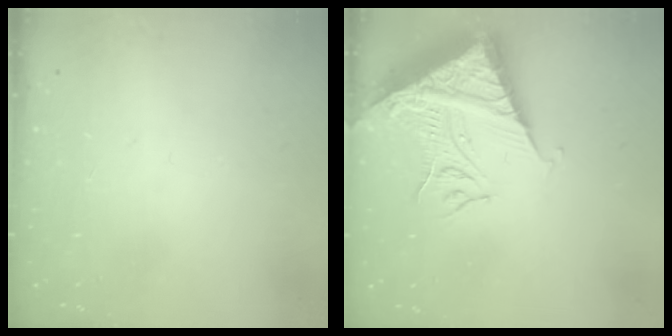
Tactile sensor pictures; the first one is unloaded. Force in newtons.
{"total": 12.5, "press": 12.5, "slide": 1.2}